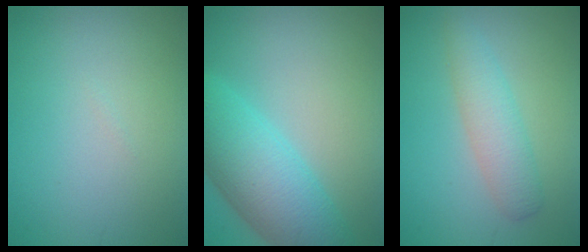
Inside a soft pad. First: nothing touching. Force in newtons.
{"total": 7.8, "press": 7.8, "slide": 0.2}
{"total": 3.1, "press": 3.1, "slide": 0.1}